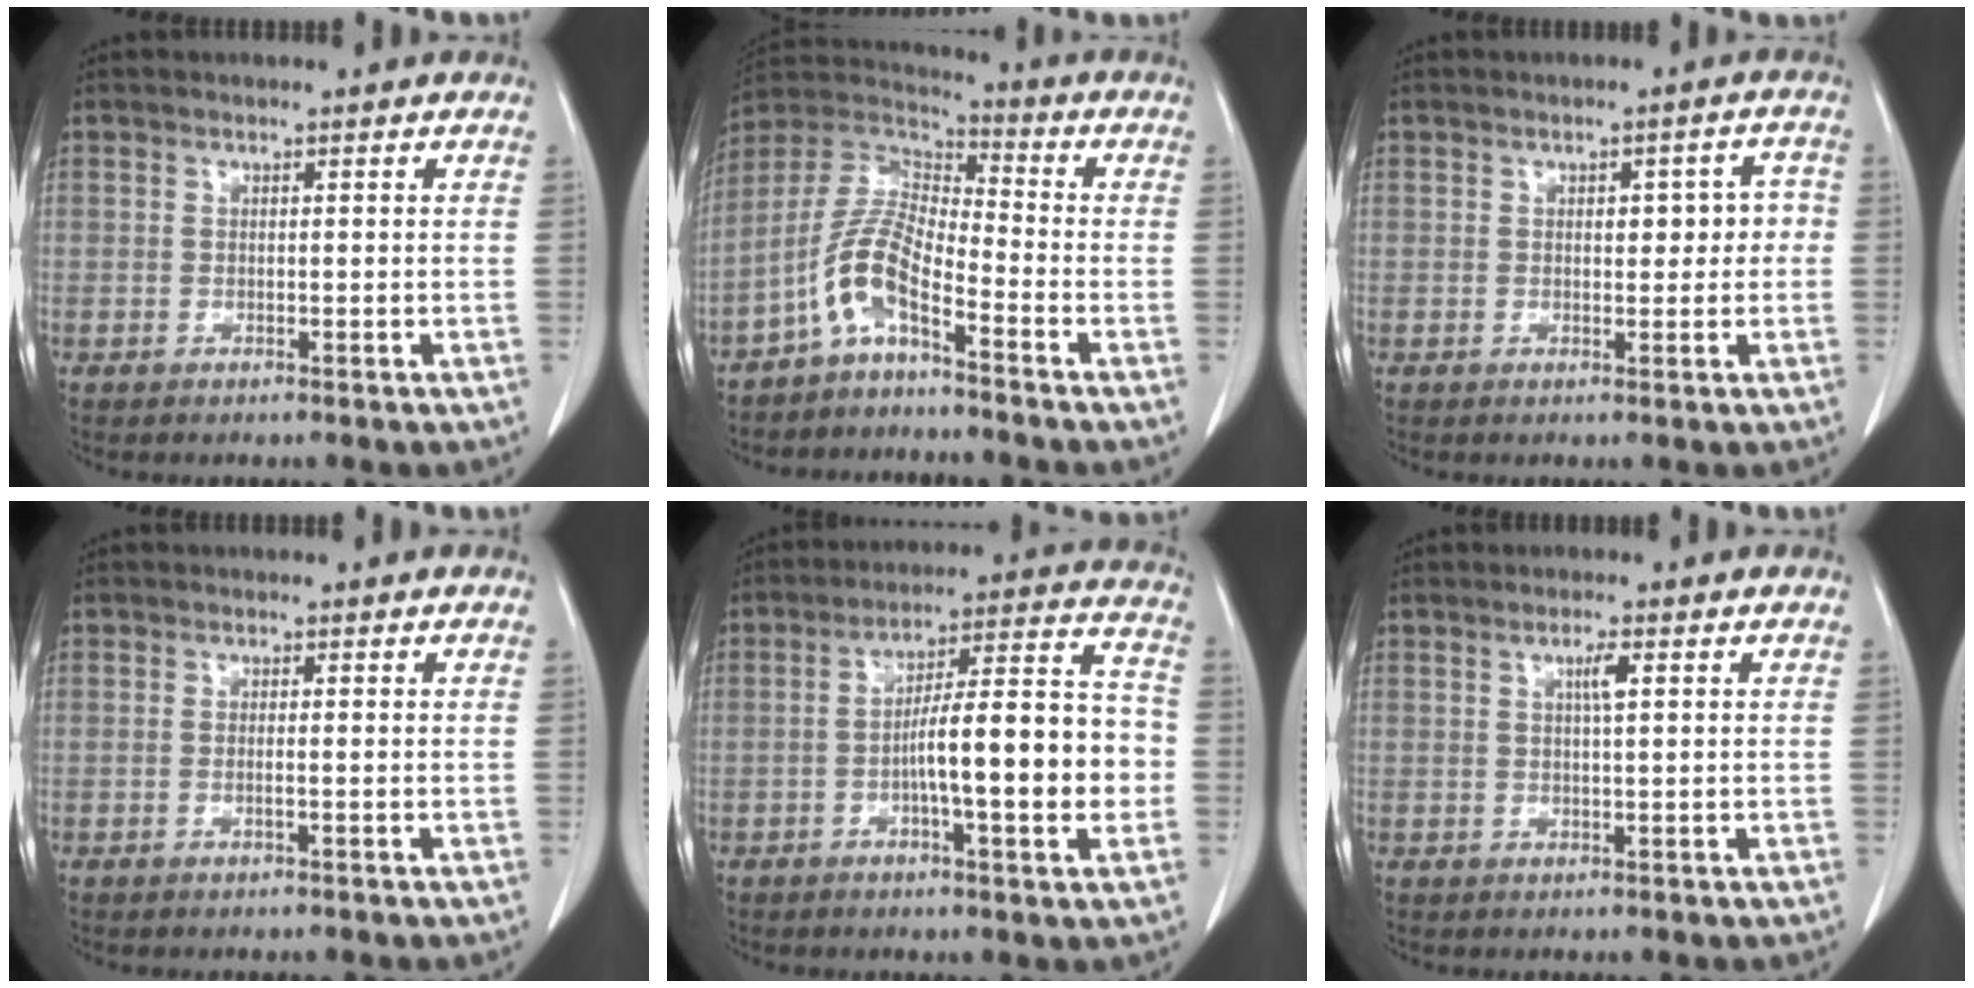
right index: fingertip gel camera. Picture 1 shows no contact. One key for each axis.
{"total": 8.1, "fx": -4.7, "fy": 2.1, "fz": 6.3, "tx": -0.147, "ty": 0.017, "tz": -0.102}
{"total": 4.0, "fx": 0.4, "fy": 2.1, "fz": 3.4, "tx": -0.036, "ty": 0.020, "tz": 0.007}
{"total": 0.7, "fx": -0.2, "fy": -0.1, "fz": 0.7, "tx": -0.014, "ty": -0.001, "tz": -0.004}
{"total": 15.0, "fx": -2.8, "fy": 2.0, "fz": 14.6, "tx": -0.224, "ty": 0.023, "tz": -0.043}
{"total": 2.2, "fx": 0.8, "fy": 0.1, "fz": 2.1, "tx": -0.037, "ty": 0.000, "tz": 0.013}